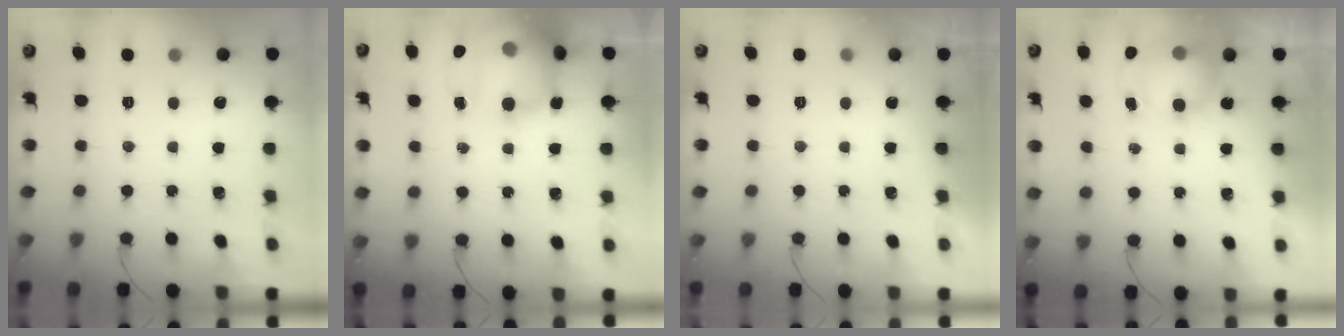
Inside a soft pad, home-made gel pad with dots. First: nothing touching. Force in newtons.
{"total": 20.9, "press": 20.5, "slide": 4.5}
{"total": 0.0}
{"total": 11.1, "press": 8.8, "slide": 6.8}